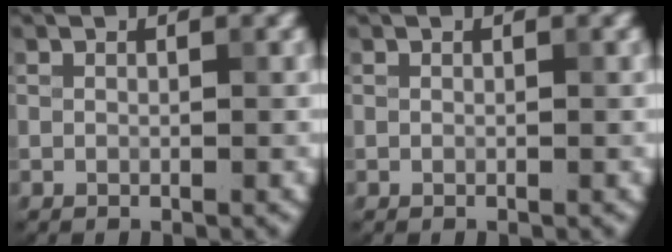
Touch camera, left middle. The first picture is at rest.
{"total": 0.0}